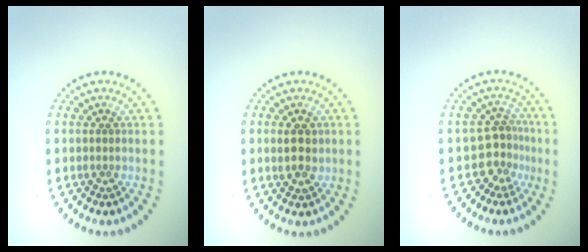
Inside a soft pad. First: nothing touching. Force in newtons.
{"total": 2.1, "press": 2.1, "slide": 0.5}
{"total": 2.9, "press": 2.0, "slide": 2.1}